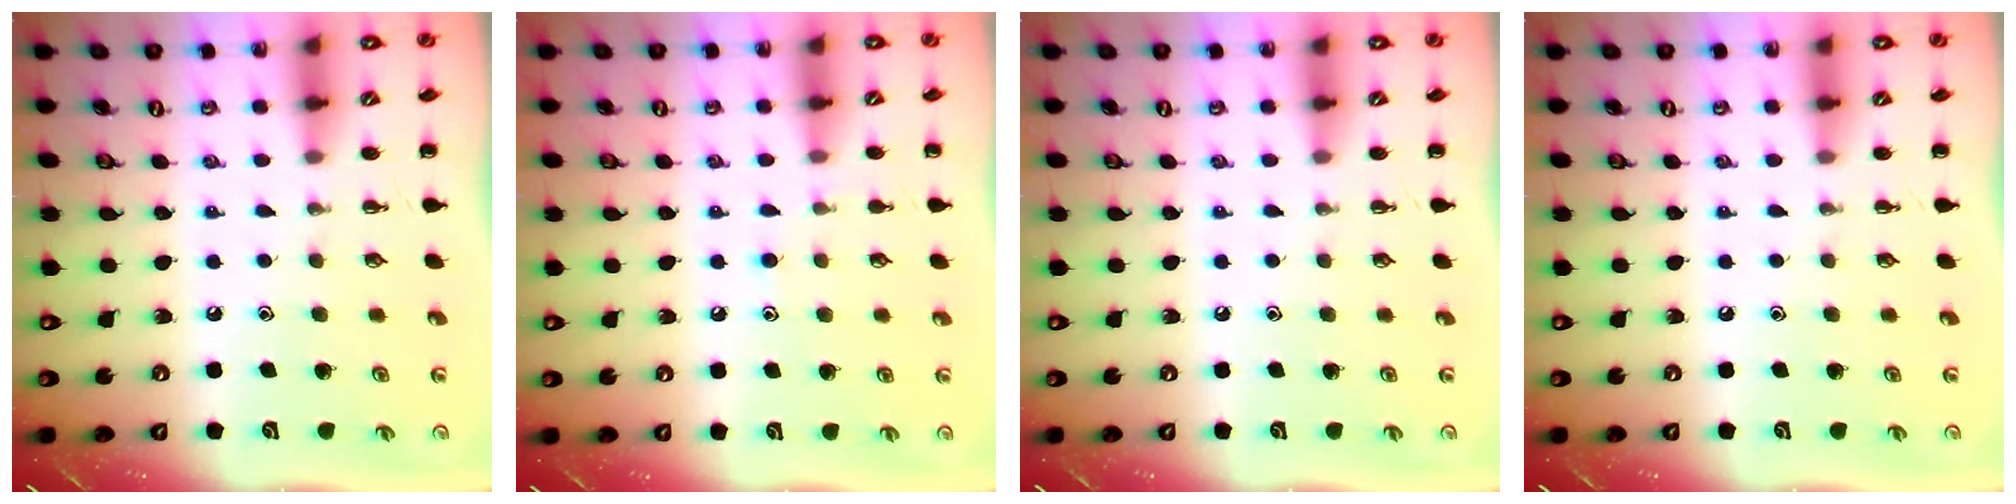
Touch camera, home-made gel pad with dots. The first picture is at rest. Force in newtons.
{"total": 7.8, "press": 7.4, "slide": 2.2}
{"total": 0.0}
{"total": 0.0}